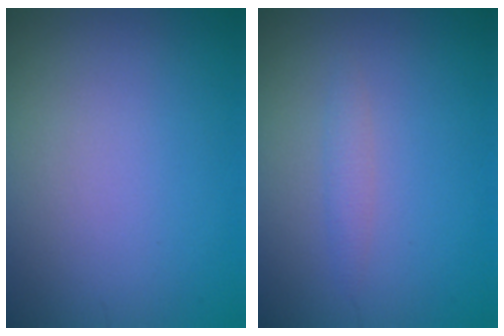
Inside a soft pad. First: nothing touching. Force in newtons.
{"total": 1.1, "press": 1.1, "slide": 0.1}